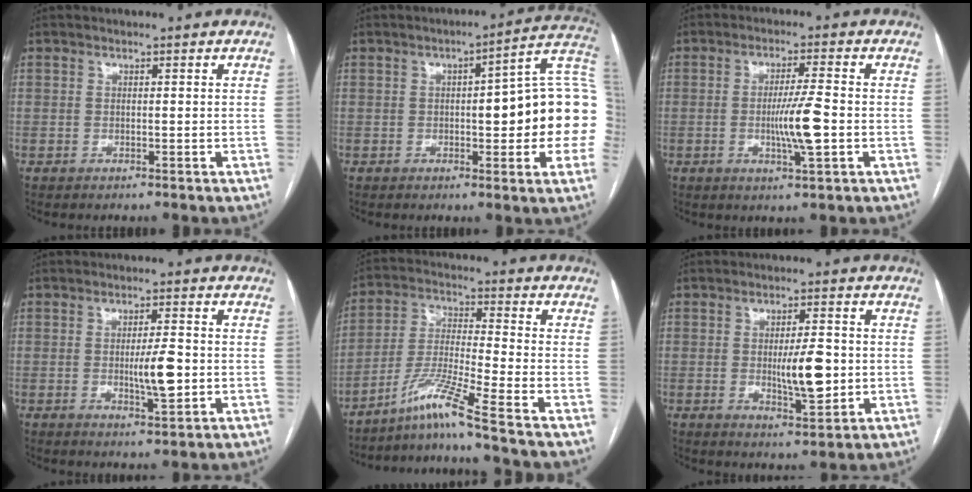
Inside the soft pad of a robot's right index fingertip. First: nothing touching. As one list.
[{"total": 17.6, "force": [-0.2, 3.3, 17.3], "torque": [-0.178, 0.034, 0.000]}, {"total": 6.8, "force": [-1.3, 0.0, 6.6], "torque": [-0.120, -0.009, -0.023]}, {"total": 5.6, "force": [-0.7, 0.9, 5.5], "torque": [-0.092, -0.006, -0.008]}, {"total": 9.3, "force": [-6.9, -2.7, 5.6], "torque": [-0.120, -0.018, -0.131]}, {"total": 7.4, "force": [-0.5, 1.8, 7.1], "torque": [-0.115, -0.007, -0.004]}]